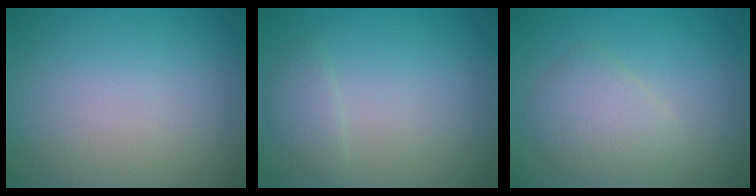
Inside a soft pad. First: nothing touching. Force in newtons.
{"total": 1.5, "press": 1.5, "slide": 0.1}
{"total": 2.8, "press": 2.8, "slide": 0.2}